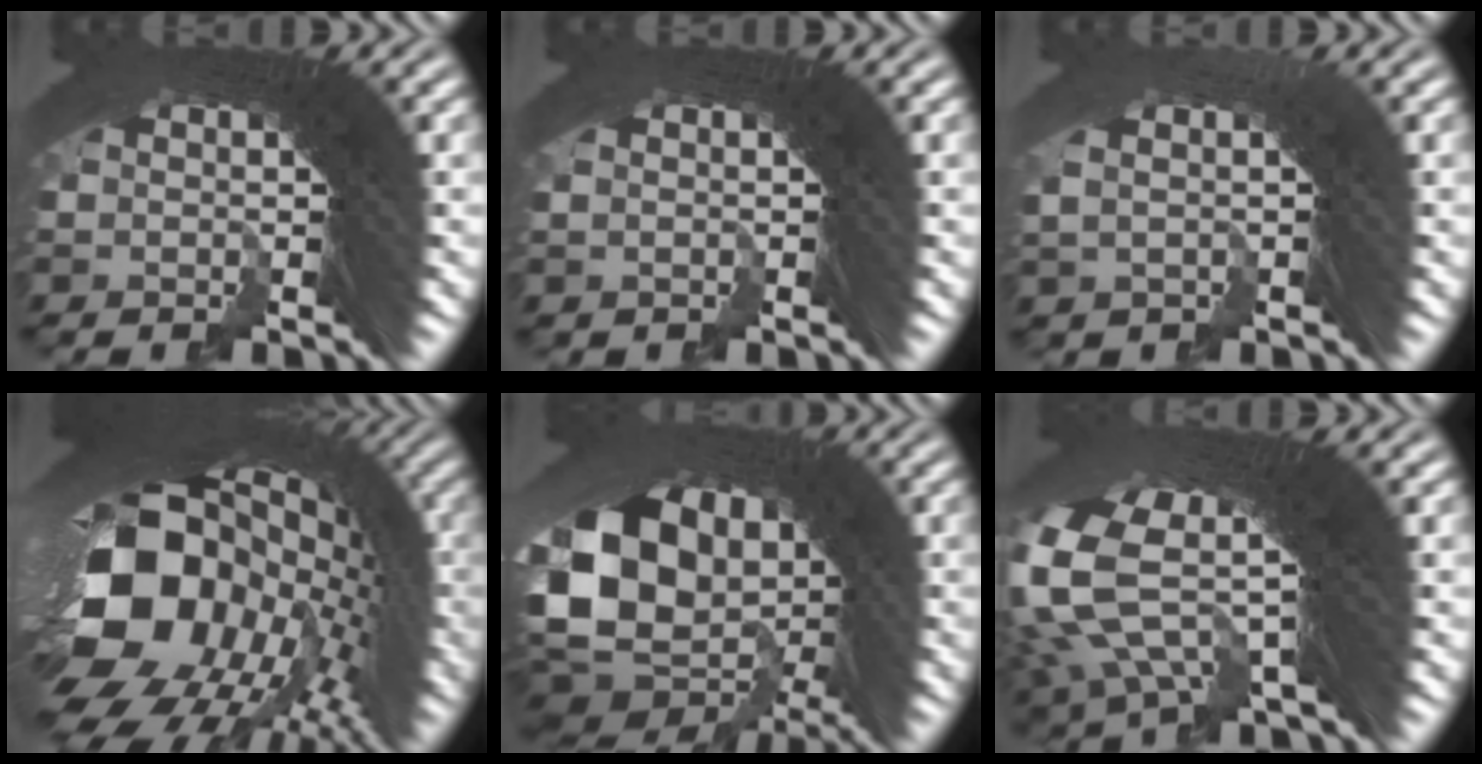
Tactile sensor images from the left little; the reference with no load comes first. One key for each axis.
{"total": 0.0}
{"total": 0.9, "fx": -0.1, "fy": -0.3, "fz": 0.8, "tx": -0.002, "ty": 0.017, "tz": -0.002}
{"total": 26.4, "fx": 0.3, "fy": 16.1, "fz": 20.9, "tx": -0.292, "ty": 0.017, "tz": -0.009}
{"total": 13.9, "fx": -2.8, "fy": 9.8, "fz": 9.4, "tx": -0.205, "ty": -0.054, "tz": -0.019}
{"total": 10.1, "fx": 1.5, "fy": 5.3, "fz": 8.5, "tx": -0.206, "ty": -0.020, "tz": 0.032}